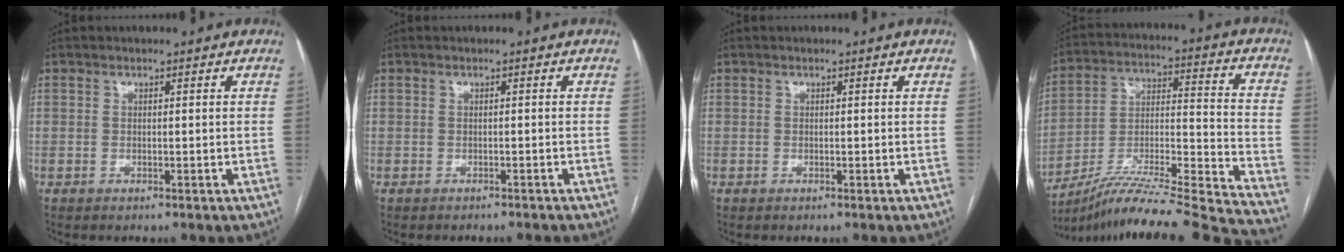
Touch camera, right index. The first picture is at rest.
{"total": 2.3, "force": [-2.2, 0.3, 0.6], "torque": [-0.011, -0.003, -0.028]}
{"total": 0.0}
{"total": 27.8, "force": [-25.0, -1.4, 12.0], "torque": [-0.148, -0.016, -0.388]}